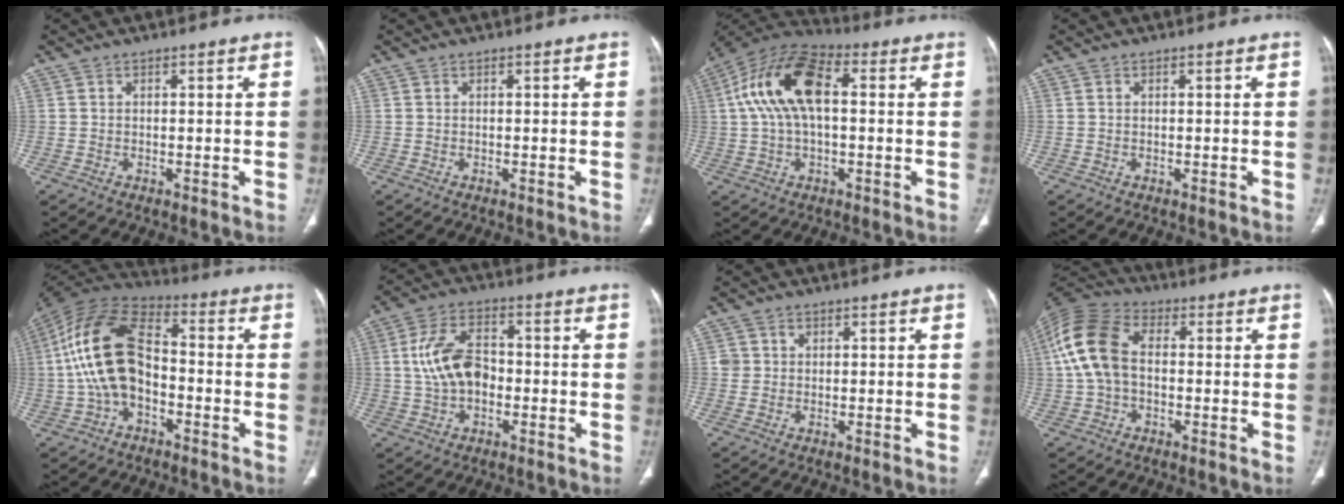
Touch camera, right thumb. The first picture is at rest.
{"total": 0.0}
{"total": 15.1, "force": [2.1, 7.8, 12.8], "torque": [-0.252, 0.040, 0.032]}
{"total": 0.0}
{"total": 16.8, "force": [-2.1, 10.1, 13.2], "torque": [-0.255, 0.041, -0.046]}
{"total": 10.3, "force": [-0.5, 6.6, 8.0], "torque": [-0.146, 0.024, -0.015]}
{"total": 2.0, "force": [0.4, 1.9, 0.3], "torque": [0.008, 0.001, 0.007]}
{"total": 12.9, "force": [0.4, 8.5, 9.6], "torque": [-0.205, 0.032, -0.003]}